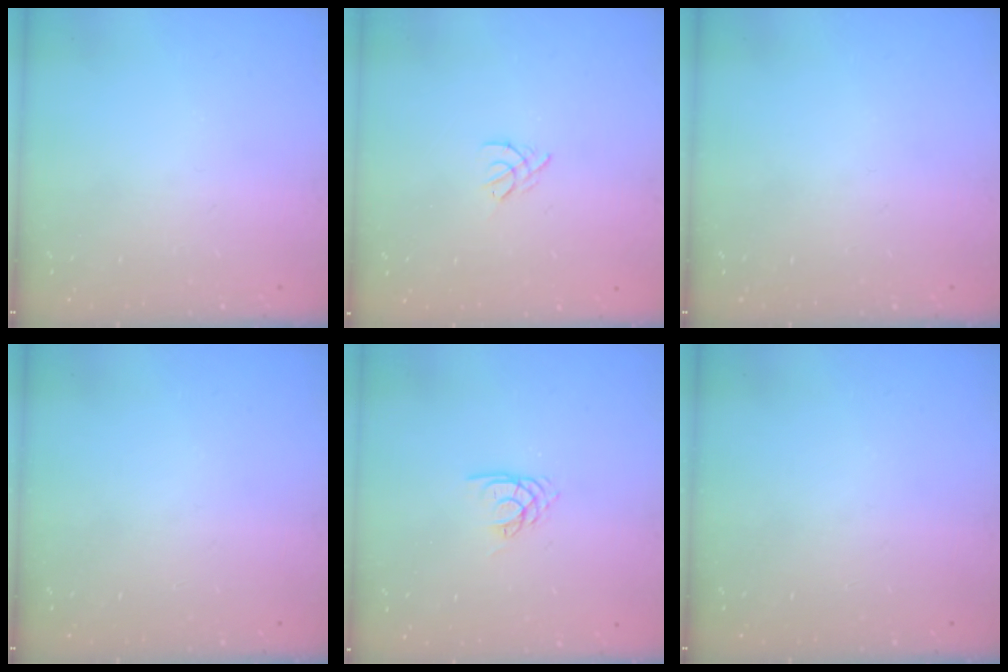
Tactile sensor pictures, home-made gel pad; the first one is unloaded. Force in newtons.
{"total": 2.5, "press": 2.4, "slide": 0.6}
{"total": 0.0}
{"total": 0.0}
{"total": 2.7, "press": 2.7, "slide": 0.1}
{"total": 0.0}